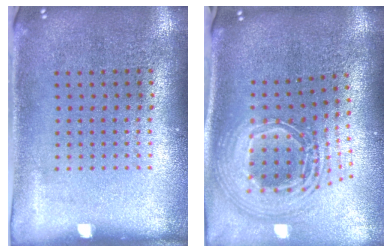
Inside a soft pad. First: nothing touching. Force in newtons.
{"total": 2.7, "press": 1.9, "slide": 2.0}